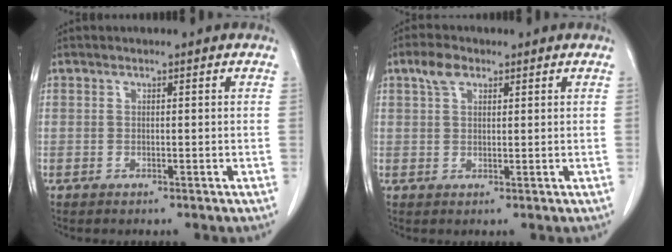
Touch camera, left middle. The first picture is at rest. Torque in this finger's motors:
{"motor_torque": [0.77, -0.52, -0.08, 0.00]}